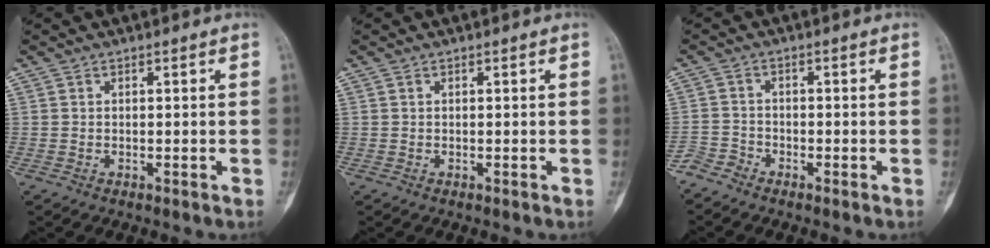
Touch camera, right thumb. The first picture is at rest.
{"total": 0.0}
{"total": 2.6, "force": [-2.5, 0.9, -0.1], "torque": [0.006, -0.002, -0.057]}